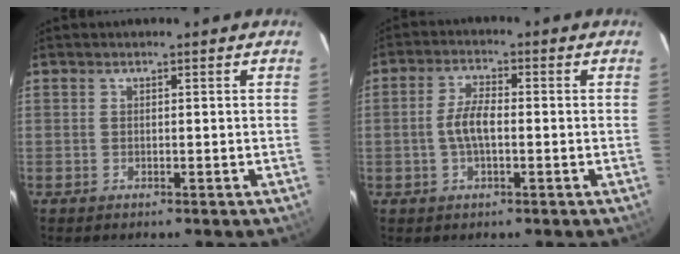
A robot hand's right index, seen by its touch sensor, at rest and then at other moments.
{"total": 5.1, "force": [-0.8, 2.0, 4.6], "torque": [-0.096, 0.007, -0.015]}